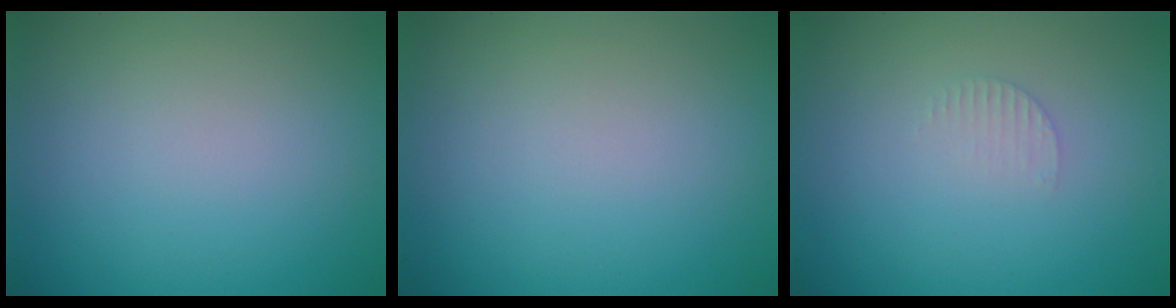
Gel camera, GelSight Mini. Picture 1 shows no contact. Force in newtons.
{"total": 0.0}
{"total": 0.8, "press": 0.8, "slide": 0.2}